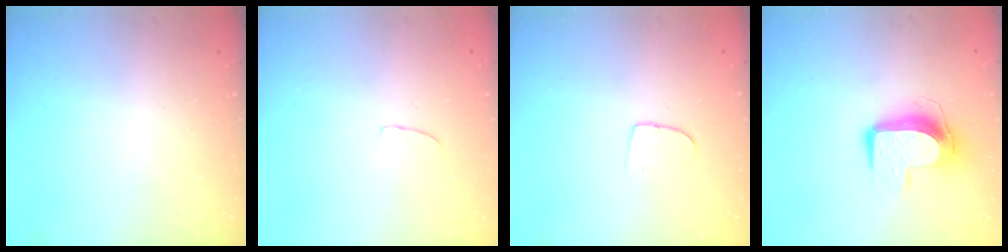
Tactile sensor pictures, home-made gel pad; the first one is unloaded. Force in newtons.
{"total": 3.7, "press": 3.7, "slide": 0.3}
{"total": 5.6, "press": 5.6, "slide": 0.4}
{"total": 10.6, "press": 10.5, "slide": 1.0}